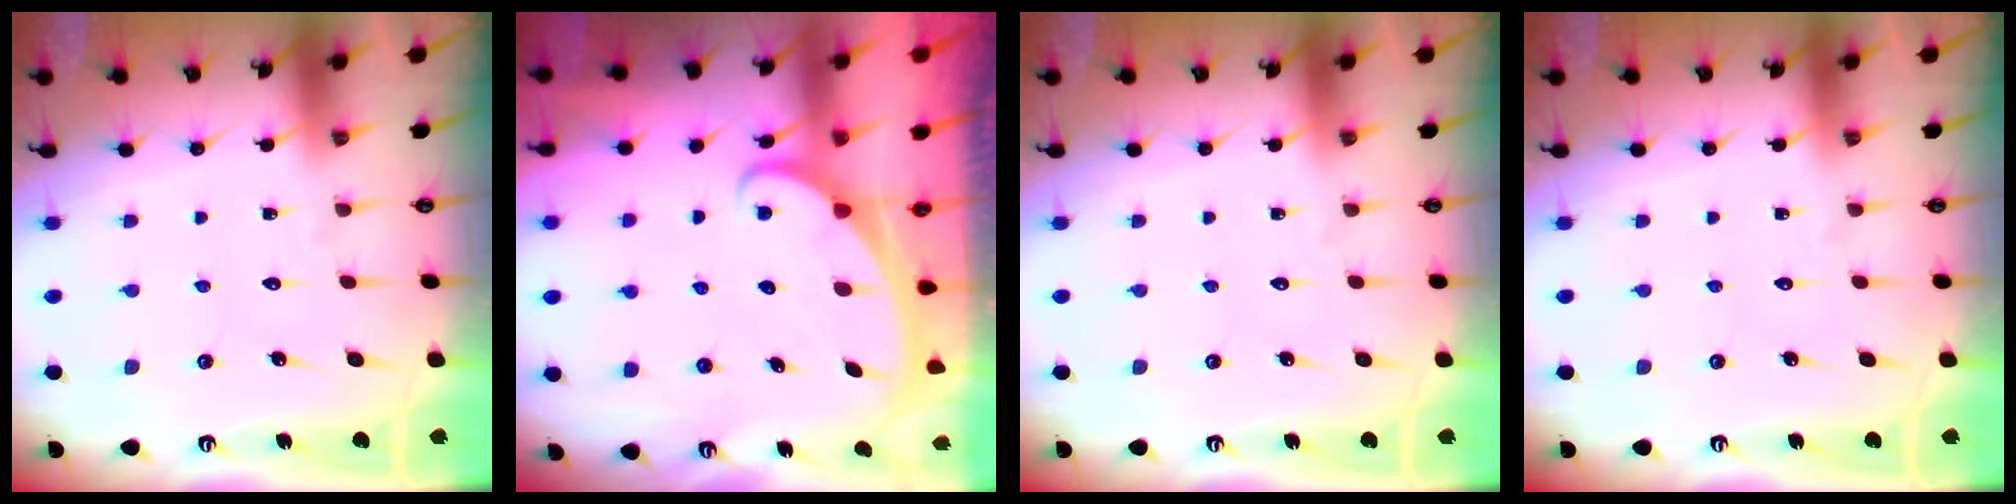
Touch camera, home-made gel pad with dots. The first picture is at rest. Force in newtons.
{"total": 2.0, "press": 2.0, "slide": 0.1}
{"total": 0.0}
{"total": 0.0}